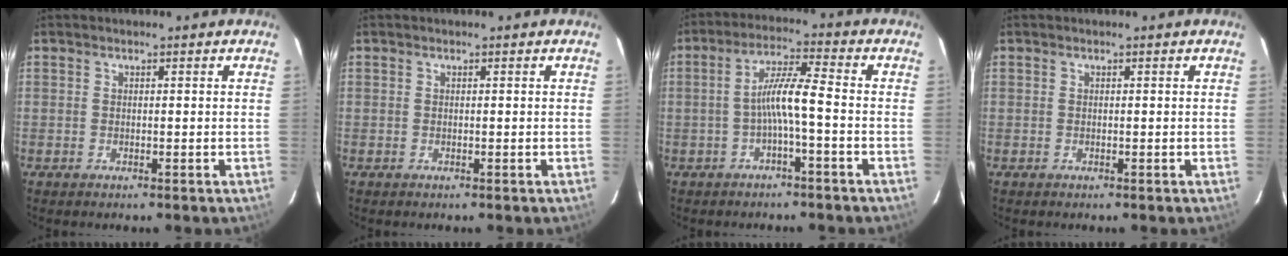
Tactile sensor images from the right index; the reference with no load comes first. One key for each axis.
{"total": 0.0}
{"total": 6.0, "fx": -2.0, "fy": -0.1, "fz": 5.6, "tx": -0.118, "ty": 0.013, "tz": -0.035}
{"total": 0.0}